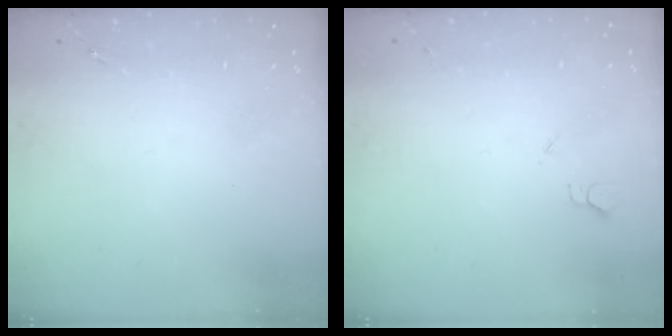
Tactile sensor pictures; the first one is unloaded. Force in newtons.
{"total": 2.7, "press": 2.6, "slide": 0.3}